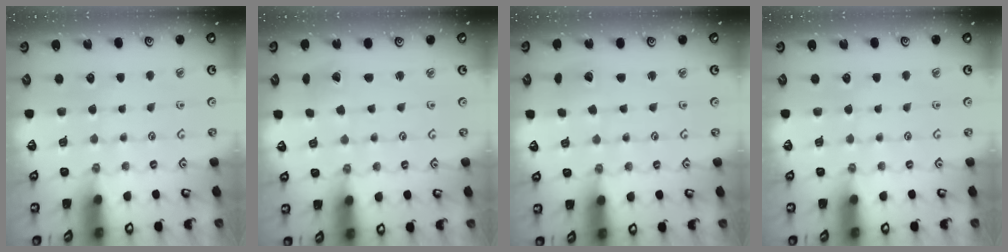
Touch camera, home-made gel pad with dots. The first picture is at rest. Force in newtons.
{"total": 1.8, "press": 1.8, "slide": 0.1}
{"total": 2.3, "press": 2.3, "slide": 0.2}
{"total": 0.0}